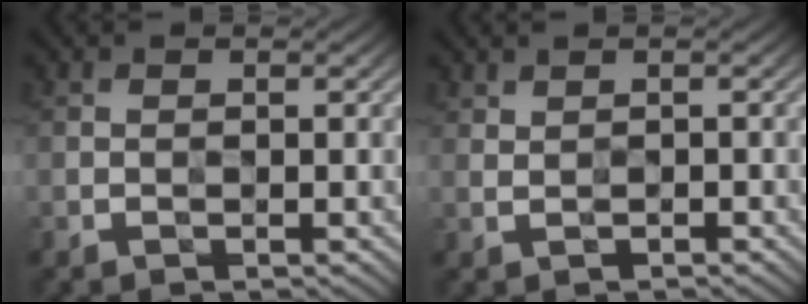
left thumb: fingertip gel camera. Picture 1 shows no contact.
{"total": 0.8, "force": [0.6, 0.3, 0.5], "torque": [-0.014, 0.000, 0.012]}